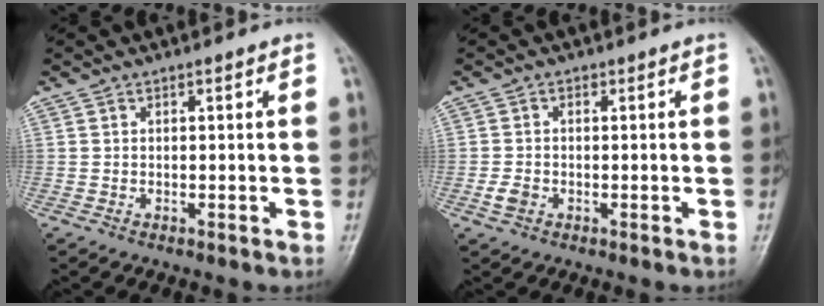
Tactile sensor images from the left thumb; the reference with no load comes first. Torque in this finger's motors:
{"motor_torque": [-0.14, 0.50, 0.43, 0.09, -0.02]}